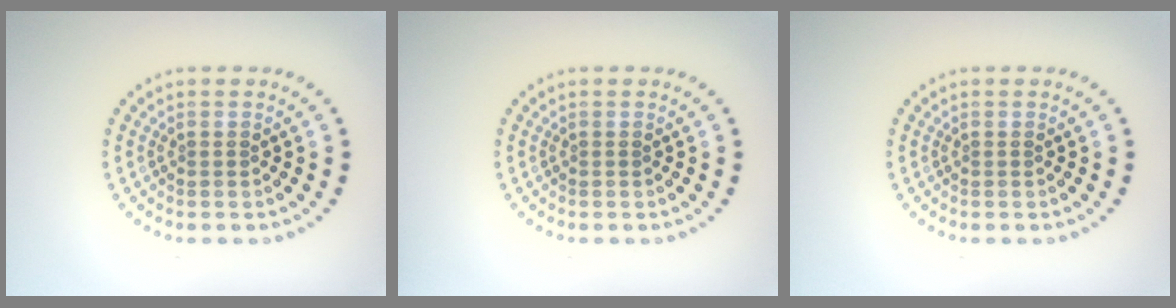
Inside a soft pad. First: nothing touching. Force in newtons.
{"total": 0.0}
{"total": 0.0}